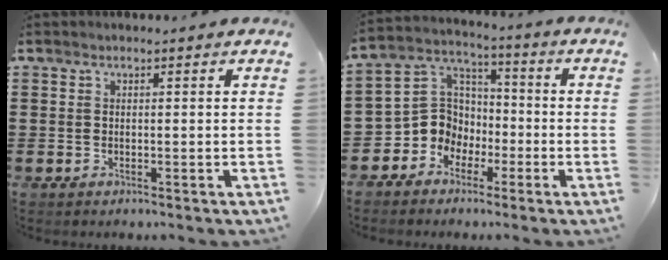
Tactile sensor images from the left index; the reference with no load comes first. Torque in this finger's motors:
{"motor_torque": [0.93, 0.86, 0.24, 0.05]}